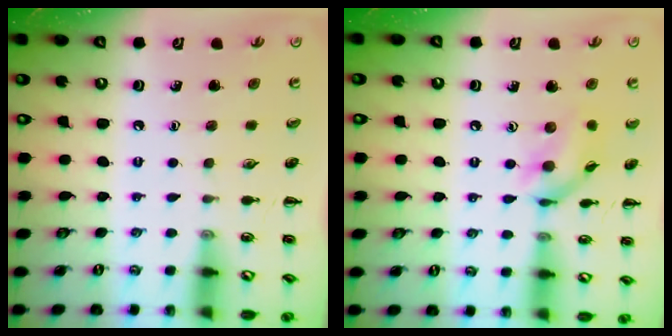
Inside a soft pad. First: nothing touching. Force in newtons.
{"total": 10.7, "press": 10.7, "slide": 1.2}